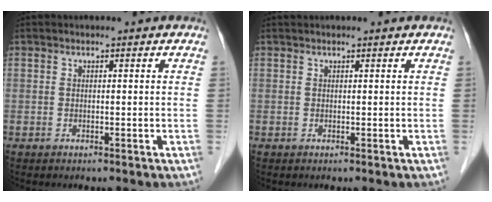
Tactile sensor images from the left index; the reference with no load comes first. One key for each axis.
{"total": 0.9, "fx": 0.9, "fy": 0.0, "fz": 0.2, "tx": -0.005, "ty": 0.012, "tz": 0.017}